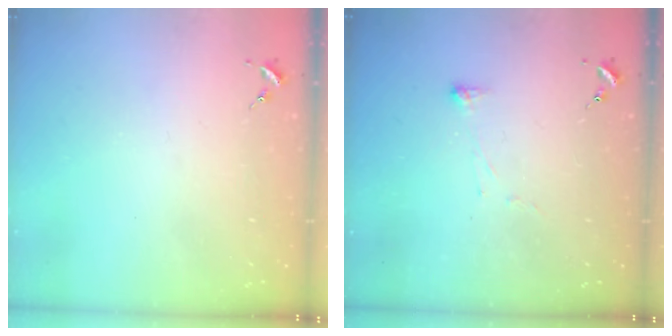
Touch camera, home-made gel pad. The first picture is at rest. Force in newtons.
{"total": 2.9, "press": 2.8, "slide": 0.6}